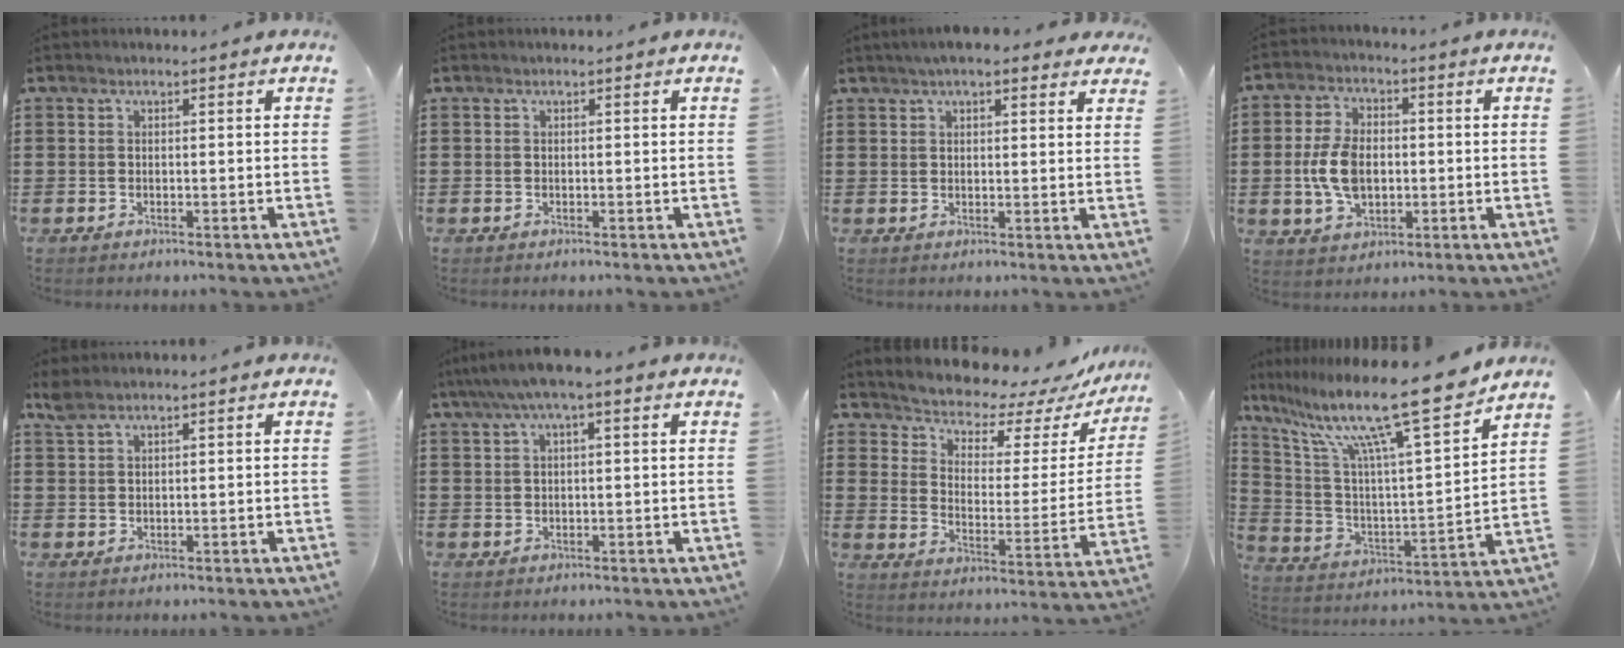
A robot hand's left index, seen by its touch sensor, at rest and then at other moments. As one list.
[{"total": 0.0}, {"total": 4.1, "force": [3.3, 1.0, 2.2], "torque": [-0.051, 0.004, 0.059]}, {"total": 7.7, "force": [-0.6, 4.8, 6.0], "torque": [-0.146, 0.003, -0.017]}, {"total": 1.7, "force": [1.3, 0.5, 1.1], "torque": [-0.025, 0.001, 0.024]}, {"total": 3.1, "force": [1.1, 0.5, 2.9], "torque": [-0.054, 0.004, 0.016]}, {"total": 5.6, "force": [5.4, 1.3, 0.5], "torque": [-0.038, -0.056, 0.087]}, {"total": 15.4, "force": [11.8, 0.9, 9.8], "torque": [-0.210, -0.074, 0.191]}]